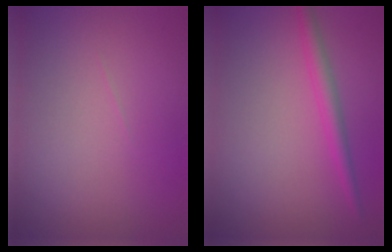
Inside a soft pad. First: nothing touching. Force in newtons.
{"total": 2.1, "press": 2.1, "slide": 0.1}